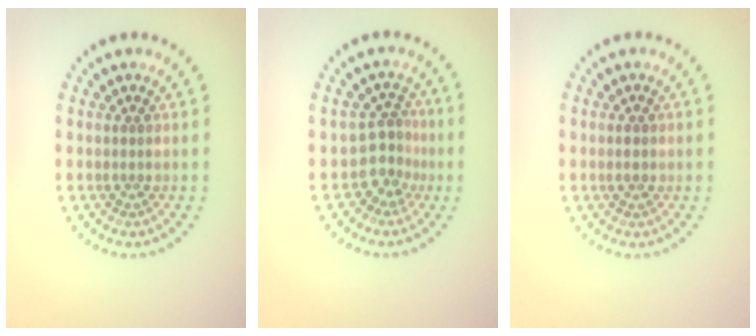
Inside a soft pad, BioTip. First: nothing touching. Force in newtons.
{"total": 2.9, "press": 2.1, "slide": 2.1}
{"total": 1.1, "press": 1.1, "slide": 0.2}